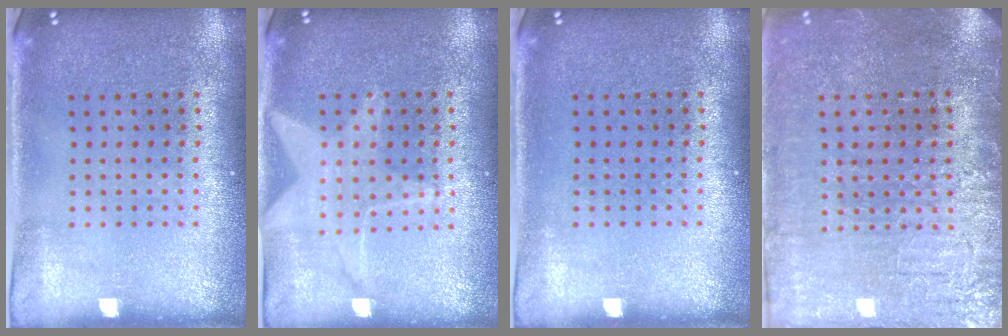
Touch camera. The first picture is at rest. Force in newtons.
{"total": 1.5, "press": 1.4, "slide": 0.4}
{"total": 0.0}
{"total": 3.9, "press": 3.6, "slide": 1.5}